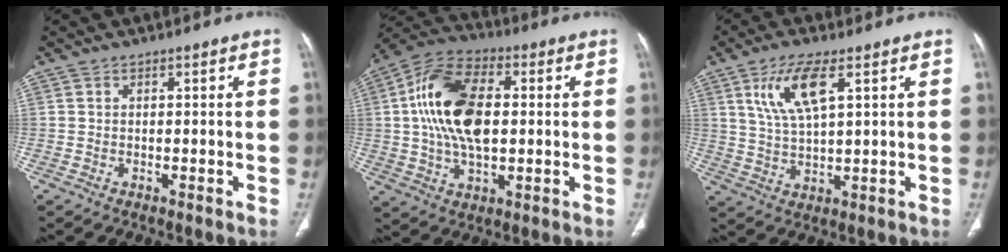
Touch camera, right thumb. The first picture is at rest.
{"total": 17.4, "force": [1.8, 9.7, 14.3], "torque": [-0.269, 0.018, 0.030]}
{"total": 9.2, "force": [3.9, 2.9, 7.8], "torque": [-0.162, -0.013, 0.084]}